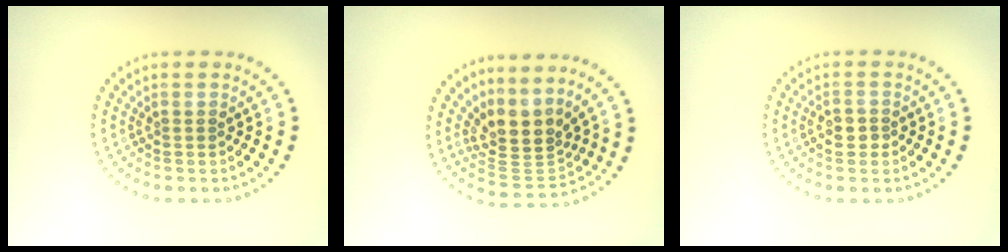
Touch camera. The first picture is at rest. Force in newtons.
{"total": 4.2, "press": 3.1, "slide": 2.9}
{"total": 1.6, "press": 1.6, "slide": 0.3}